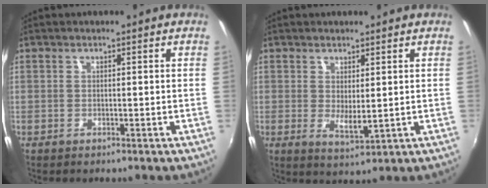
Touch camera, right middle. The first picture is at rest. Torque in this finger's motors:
{"motor_torque": [0.49, -0.42, 0.06, 0.04]}